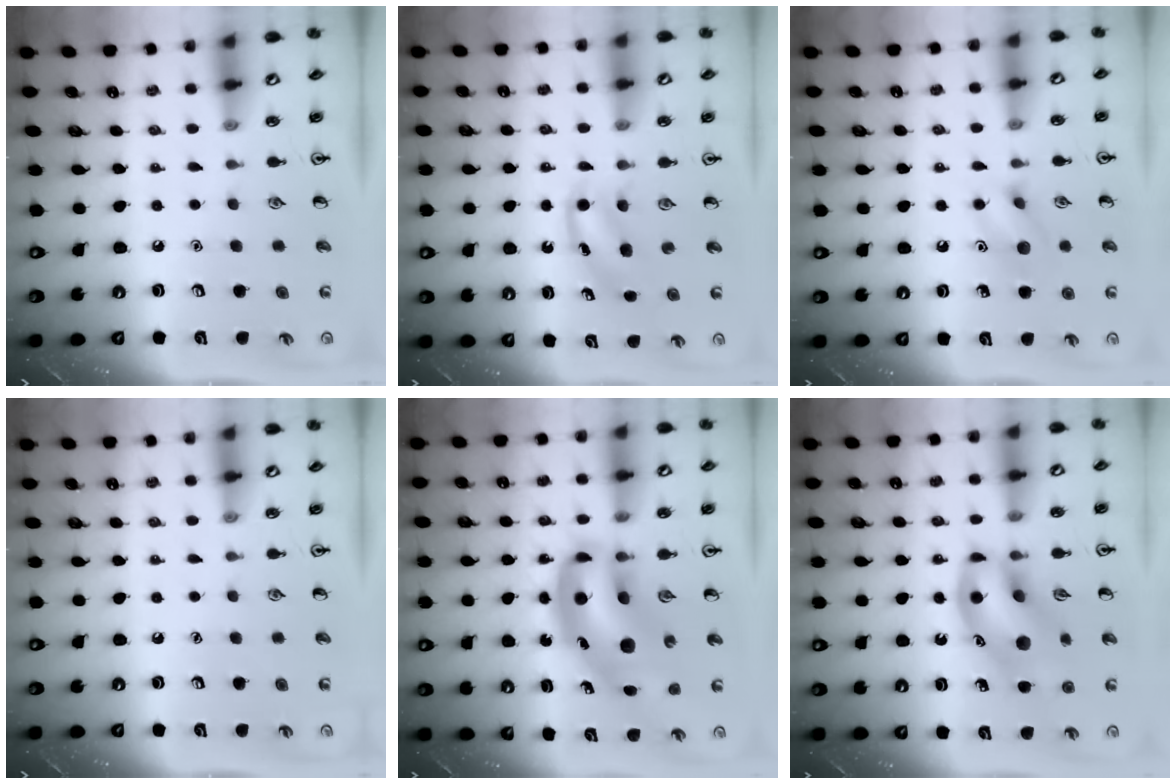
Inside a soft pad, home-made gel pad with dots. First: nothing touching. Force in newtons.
{"total": 4.2, "press": 3.9, "slide": 1.3}
{"total": 8.1, "press": 8.1, "slide": 0.5}
{"total": 0.0}
{"total": 15.4, "press": 14.8, "slide": 4.5}
{"total": 14.3, "press": 14.1, "slide": 2.1}